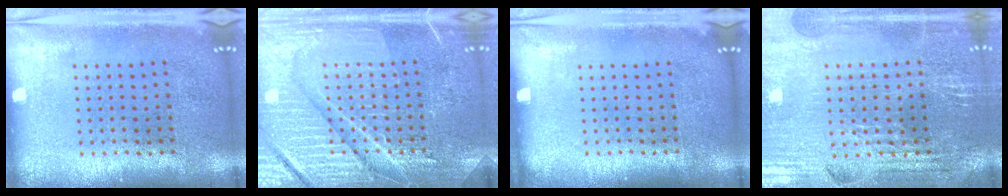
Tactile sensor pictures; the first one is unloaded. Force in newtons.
{"total": 6.7, "press": 6.7, "slide": 0.9}
{"total": 0.0}
{"total": 2.9, "press": 2.8, "slide": 0.5}